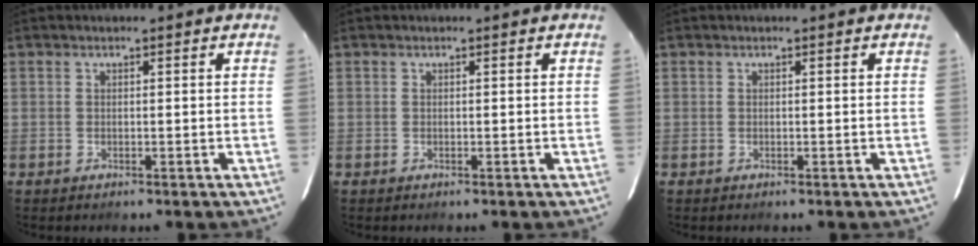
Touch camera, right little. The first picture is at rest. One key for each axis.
{"total": 0.0}
{"total": 0.0}